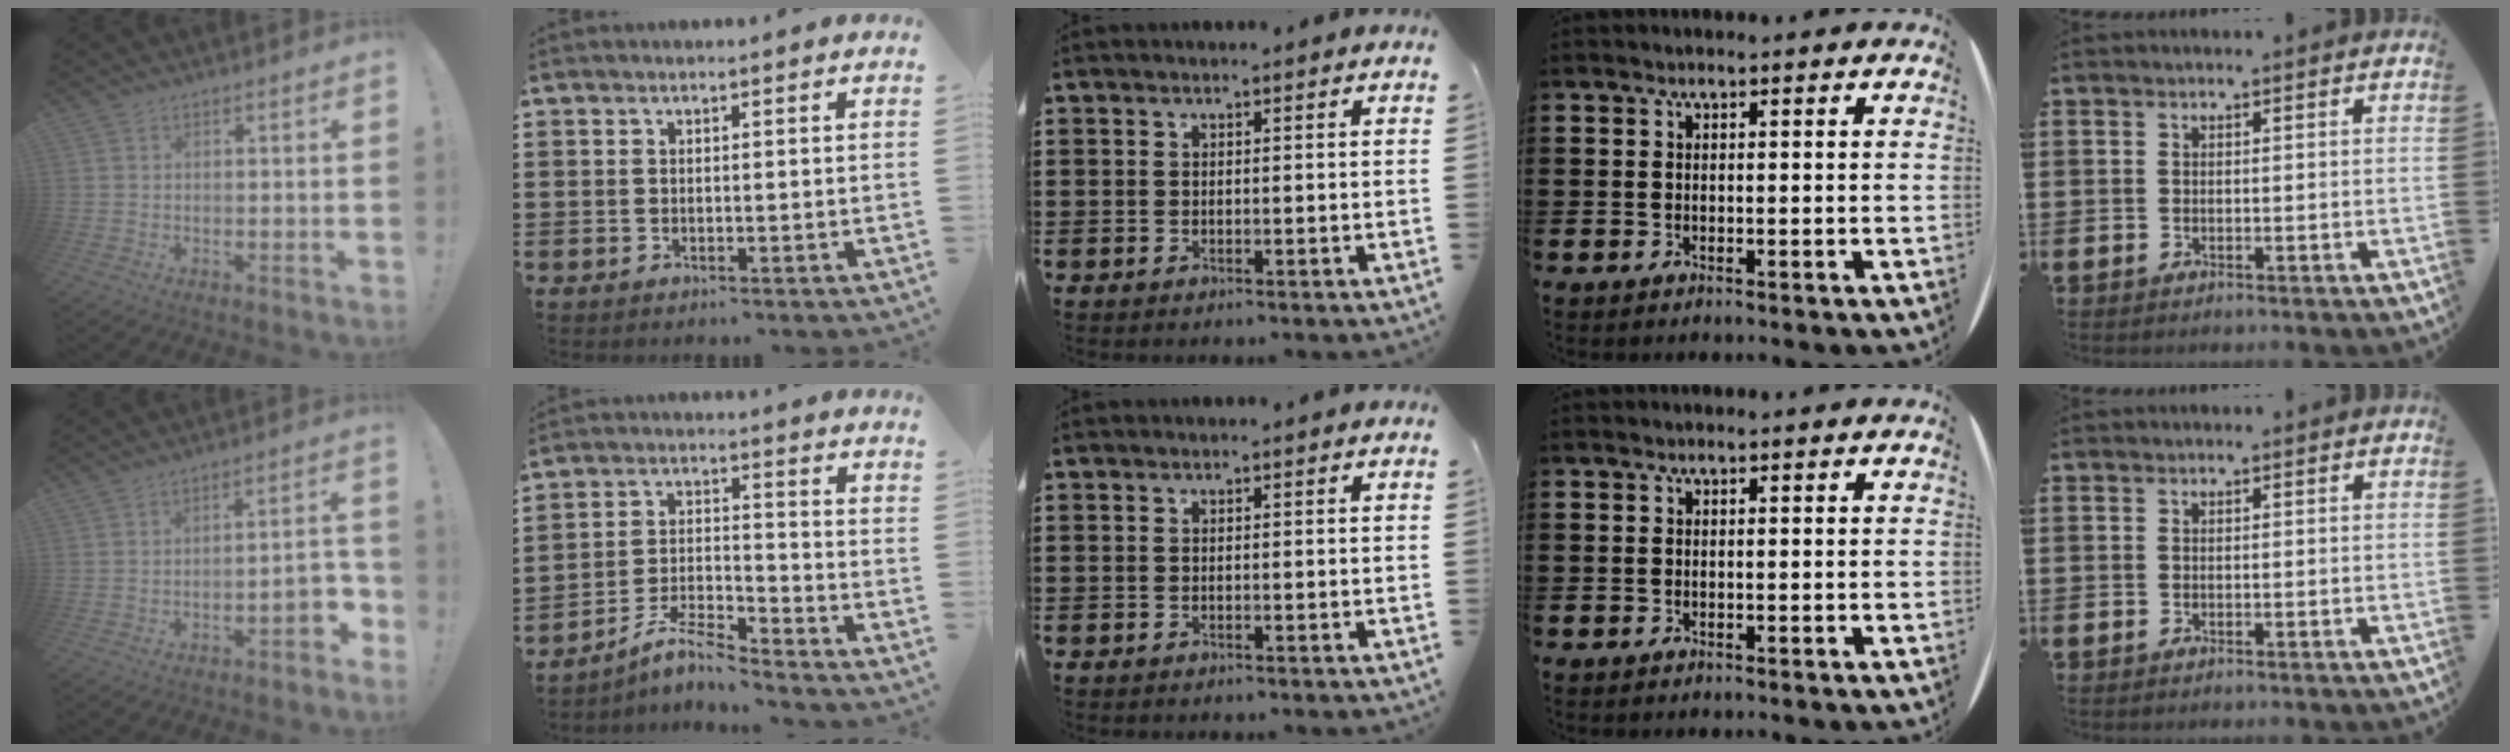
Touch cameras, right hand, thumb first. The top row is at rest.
{"thumb": {"total": 6.9, "force": [-3.5, 2.4, 5.4], "torque": [-0.065, 0.016, -0.058]}, "index": {"total": 5.9, "force": [-5.3, 0.7, 2.5], "torque": [-0.055, -0.001, -0.105]}}